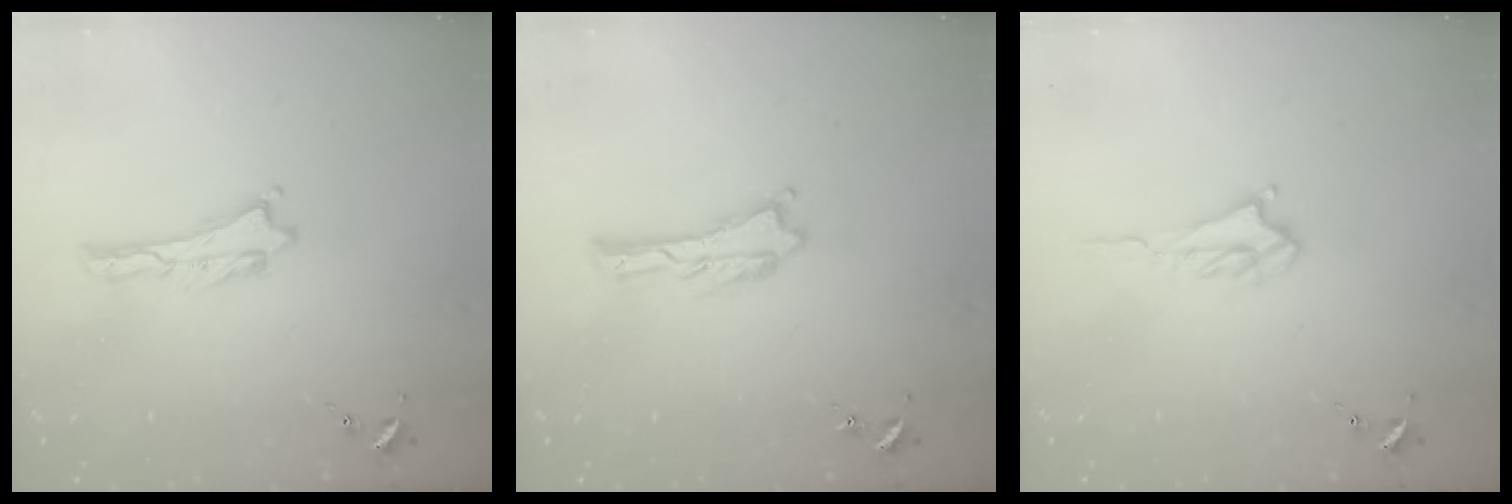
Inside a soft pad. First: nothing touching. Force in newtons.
{"total": 0.0}
{"total": 2.5, "press": 2.5, "slide": 0.3}